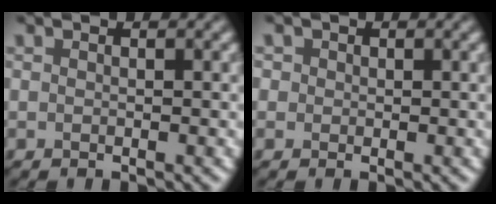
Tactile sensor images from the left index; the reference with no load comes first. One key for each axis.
{"total": 1.1, "fx": 0.0, "fy": 1.1, "fz": 0.1, "tx": 0.001, "ty": -0.005, "tz": -0.004}